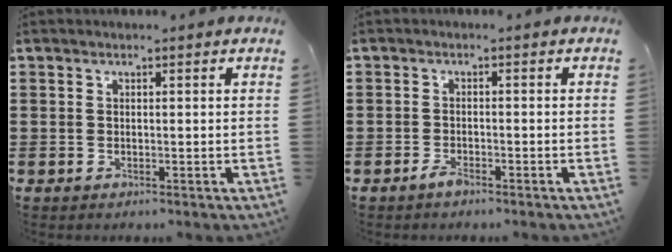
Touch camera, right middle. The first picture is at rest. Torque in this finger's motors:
{"motor_torque": [-0.04, 0.23, -0.06, -0.04]}